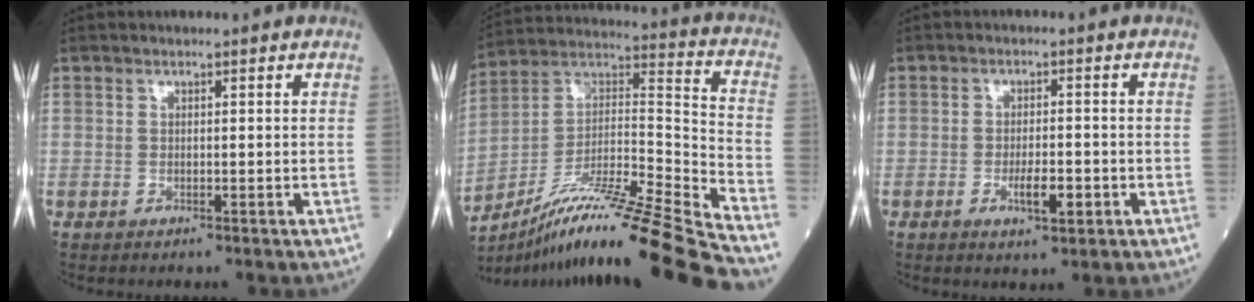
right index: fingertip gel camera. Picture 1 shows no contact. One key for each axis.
{"total": 22.6, "fx": -18.4, "fy": -2.1, "fz": 13.0, "tx": -0.217, "ty": -0.004, "tz": -0.328}
{"total": 4.2, "fx": -1.6, "fy": 1.1, "fz": 3.7, "tx": -0.064, "ty": 0.001, "tz": -0.023}